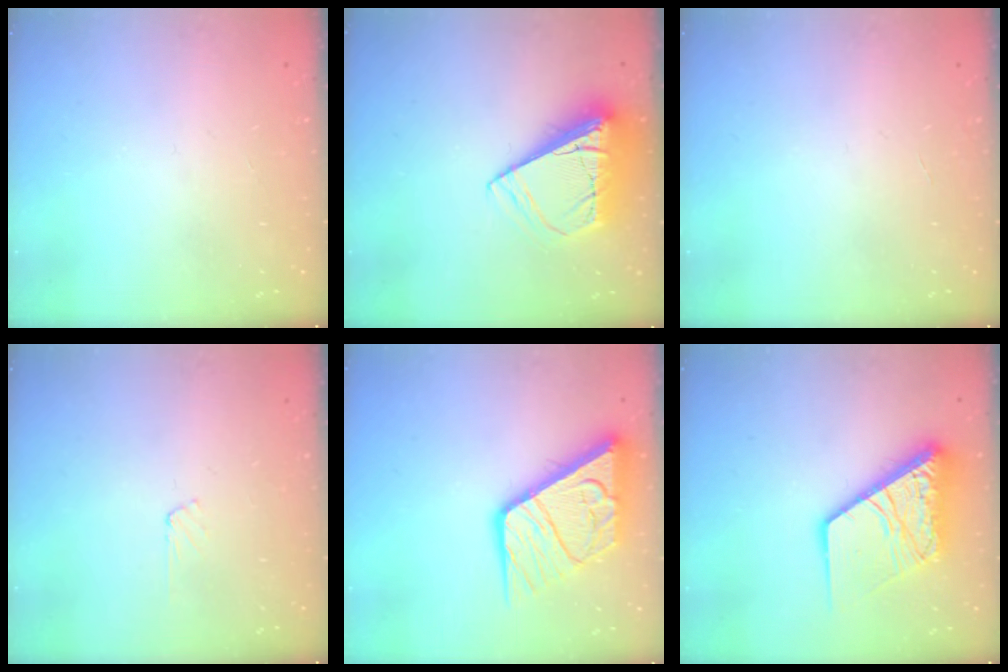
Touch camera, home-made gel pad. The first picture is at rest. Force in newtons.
{"total": 11.2, "press": 11.1, "slide": 1.4}
{"total": 0.0}
{"total": 3.1, "press": 3.1, "slide": 0.4}
{"total": 17.9, "press": 17.8, "slide": 1.9}
{"total": 18.1, "press": 17.9, "slide": 2.1}